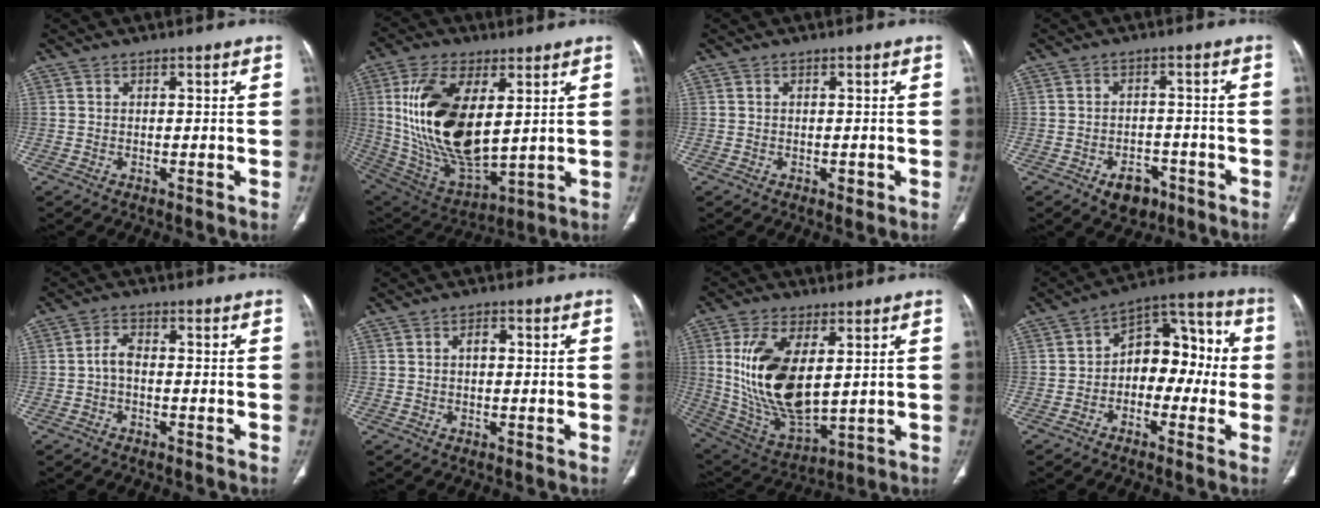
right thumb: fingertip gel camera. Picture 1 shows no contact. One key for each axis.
{"total": 22.5, "fx": 4.5, "fy": 11.2, "fz": 19.0, "tx": -0.364, "ty": -0.026, "tz": 0.097}
{"total": 1.1, "fx": -0.3, "fy": 0.8, "fz": 0.8, "tx": -0.007, "ty": -0.001, "tz": -0.002}
{"total": 5.9, "fx": -3.3, "fy": 4.0, "fz": 2.9, "tx": -0.021, "ty": 0.022, "tz": -0.043}
{"total": 2.8, "fx": -0.7, "fy": 1.5, "fz": 2.2, "tx": -0.044, "ty": 0.013, "tz": -0.020}
{"total": 1.9, "fx": 0.1, "fy": 1.2, "fz": 1.6, "tx": -0.024, "ty": 0.008, "tz": 0.000}
{"total": 18.4, "fx": 3.5, "fy": 9.2, "fz": 15.6, "tx": -0.301, "ty": -0.022, "tz": 0.083}
{"total": 12.7, "fx": -0.9, "fy": 8.4, "fz": 9.5, "tx": -0.086, "ty": 0.050, "tz": -0.030}